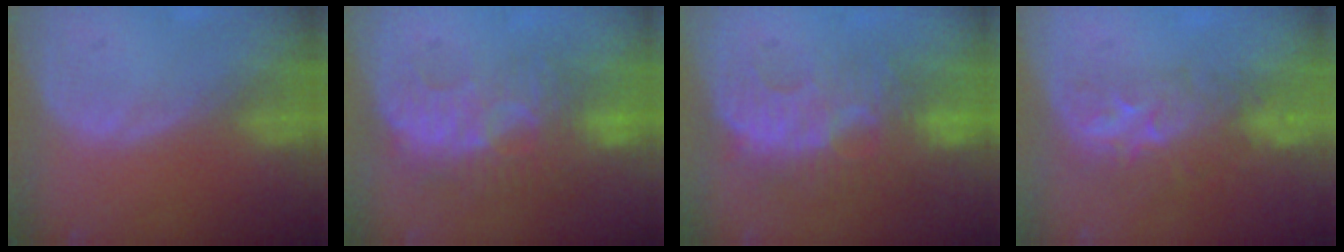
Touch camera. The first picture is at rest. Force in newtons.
{"total": 9.3, "press": 8.8, "slide": 2.9}
{"total": 9.1, "press": 8.9, "slide": 1.8}
{"total": 8.7, "press": 7.2, "slide": 5.0}